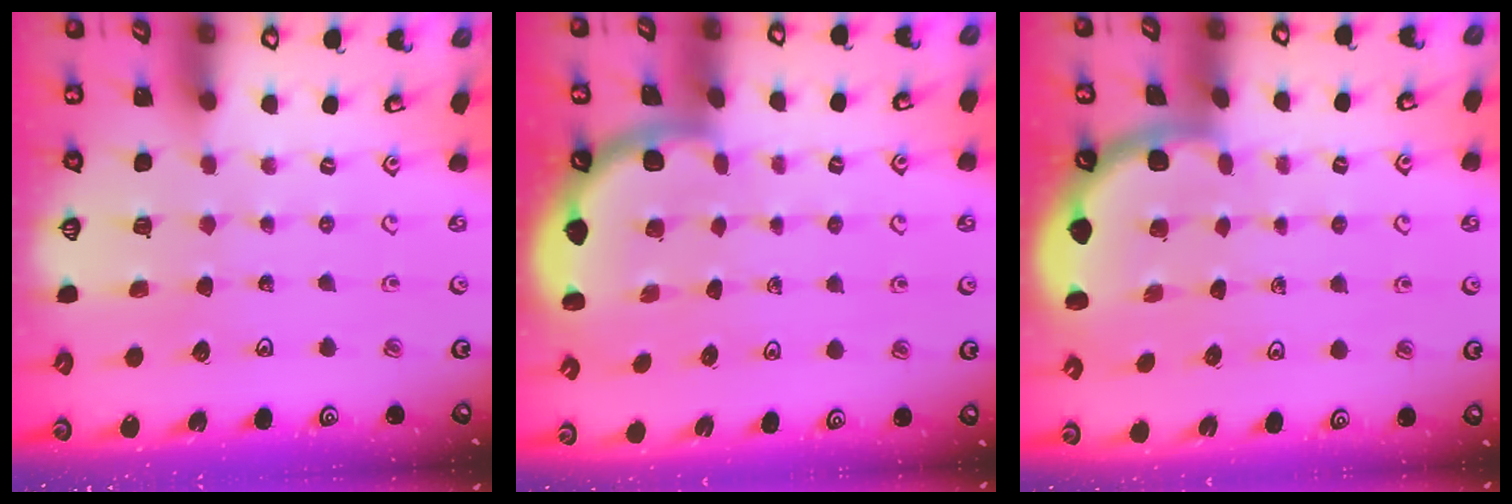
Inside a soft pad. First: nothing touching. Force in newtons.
{"total": 1.6, "press": 1.6, "slide": 0.0}
{"total": 1.7, "press": 1.7, "slide": 0.1}